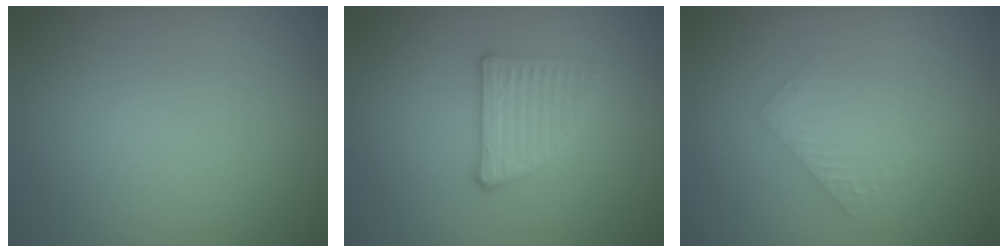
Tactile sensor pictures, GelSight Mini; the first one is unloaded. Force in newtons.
{"total": 2.8, "press": 2.5, "slide": 1.2}
{"total": 1.9, "press": 1.9, "slide": 0.5}